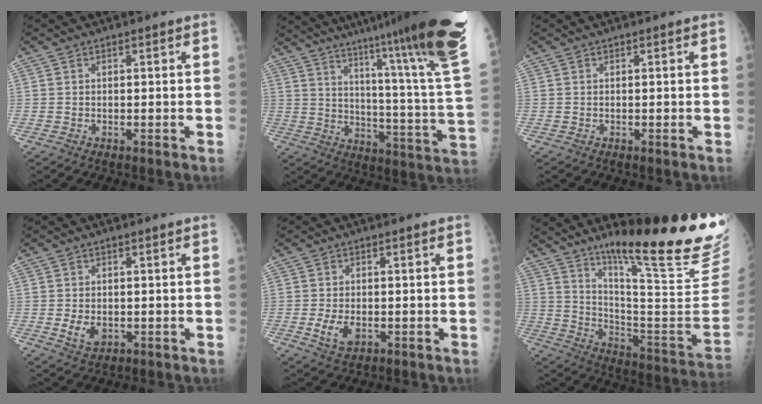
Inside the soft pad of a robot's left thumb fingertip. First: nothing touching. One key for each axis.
{"total": 32.4, "fx": 22.8, "fy": 1.7, "fz": 23.0, "tx": -0.268, "ty": -0.125, "tz": 0.316}
{"total": 0.0}
{"total": 3.5, "fx": -0.4, "fy": 2.4, "fz": 2.5, "tx": -0.041, "ty": -0.005, "tz": 0.001}
{"total": 4.2, "fx": -0.9, "fy": 2.4, "fz": 3.2, "tx": -0.064, "ty": -0.006, "tz": -0.012}
{"total": 28.4, "fx": 18.7, "fy": 3.8, "fz": 21.0, "tx": -0.271, "ty": -0.110, "tz": 0.277}